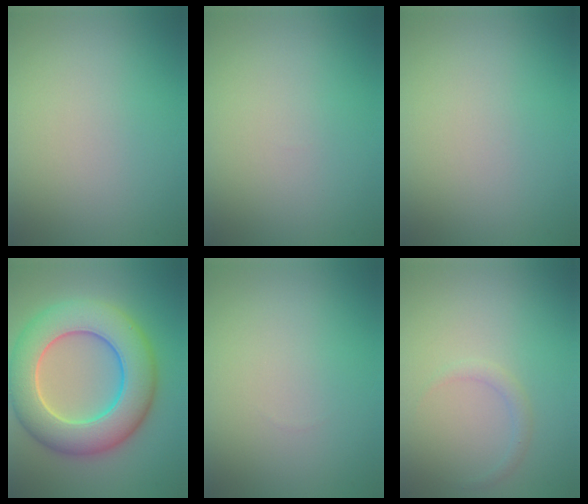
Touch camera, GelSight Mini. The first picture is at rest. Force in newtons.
{"total": 0.0}
{"total": 0.0}
{"total": 10.5, "press": 10.5, "slide": 0.6}
{"total": 0.0}
{"total": 1.1, "press": 1.1, "slide": 0.0}